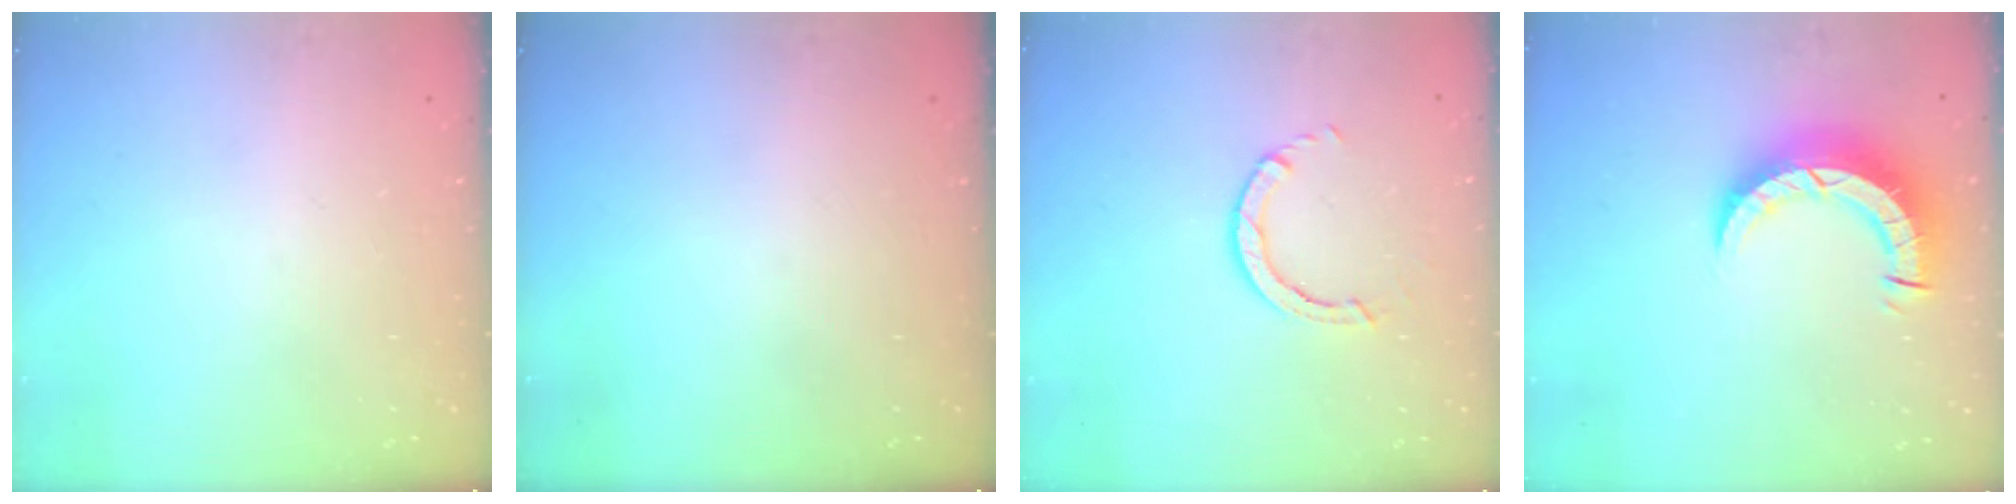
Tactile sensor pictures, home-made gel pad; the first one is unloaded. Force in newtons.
{"total": 0.0}
{"total": 2.6, "press": 2.6, "slide": 0.3}
{"total": 9.0, "press": 9.0, "slide": 0.9}